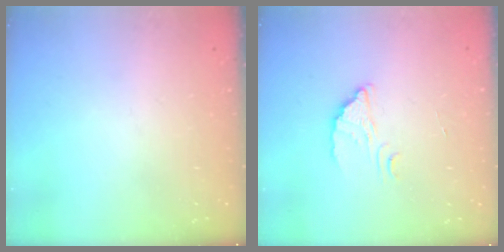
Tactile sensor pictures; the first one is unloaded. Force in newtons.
{"total": 2.6, "press": 2.6, "slide": 0.1}